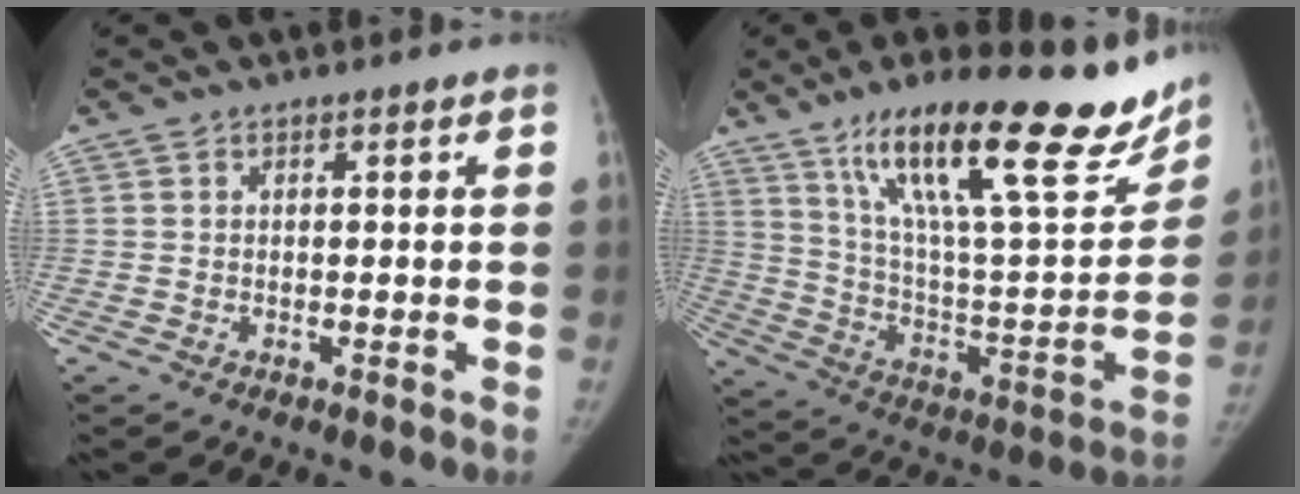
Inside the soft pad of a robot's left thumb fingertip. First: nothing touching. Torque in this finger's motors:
{"motor_torque": [1.23, -0.20, 1.35, -1.43, 0.16]}